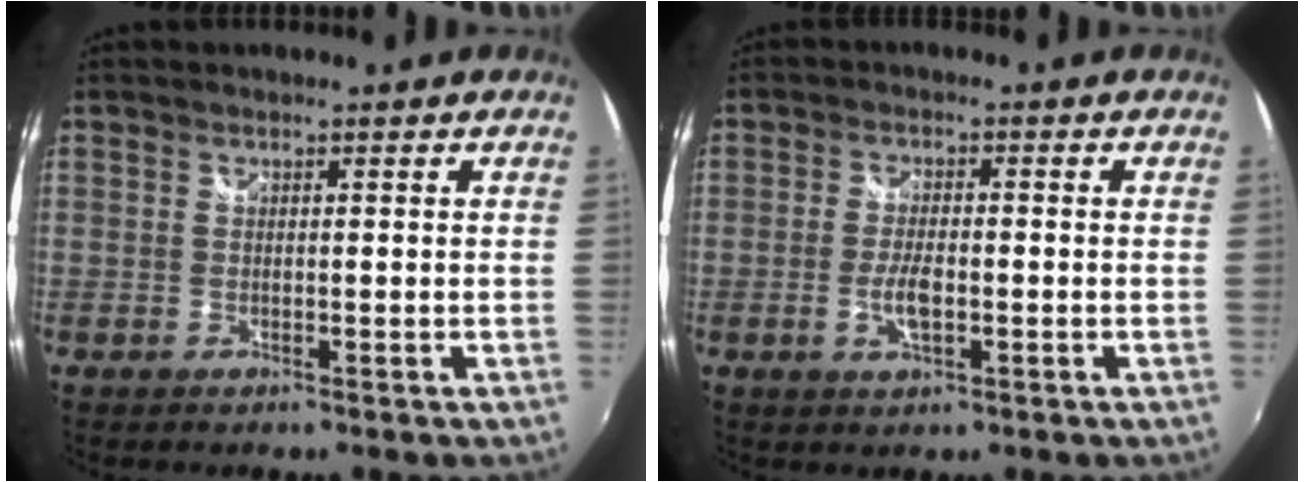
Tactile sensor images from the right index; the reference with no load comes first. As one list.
[{"total": 4.4, "force": [-1.4, 1.6, 3.9], "torque": [-0.082, -0.002, -0.025]}]